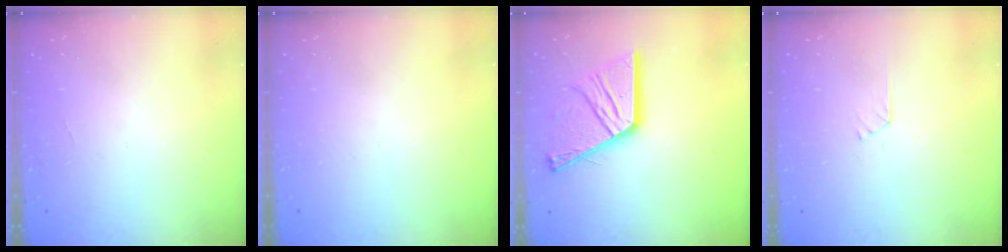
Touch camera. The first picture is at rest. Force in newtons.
{"total": 0.0}
{"total": 17.3, "press": 17.2, "slide": 1.7}
{"total": 2.4, "press": 2.4, "slide": 0.3}